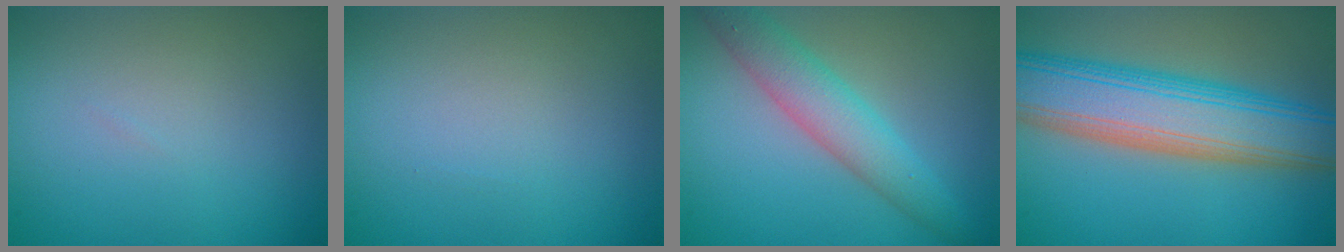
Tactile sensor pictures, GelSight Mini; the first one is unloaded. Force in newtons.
{"total": 0.0}
{"total": 4.4, "press": 4.4, "slide": 0.1}
{"total": 10.3, "press": 10.3, "slide": 0.6}